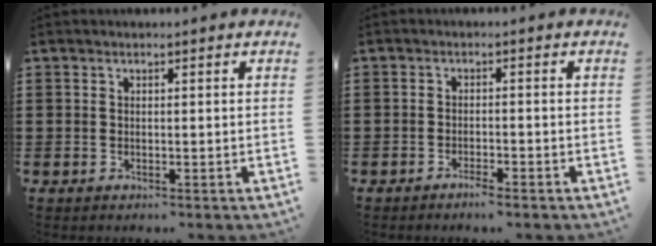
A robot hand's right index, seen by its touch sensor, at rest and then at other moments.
{"total": 1.8, "force": [-1.6, 0.0, 0.8], "torque": [-0.016, -0.003, -0.029]}